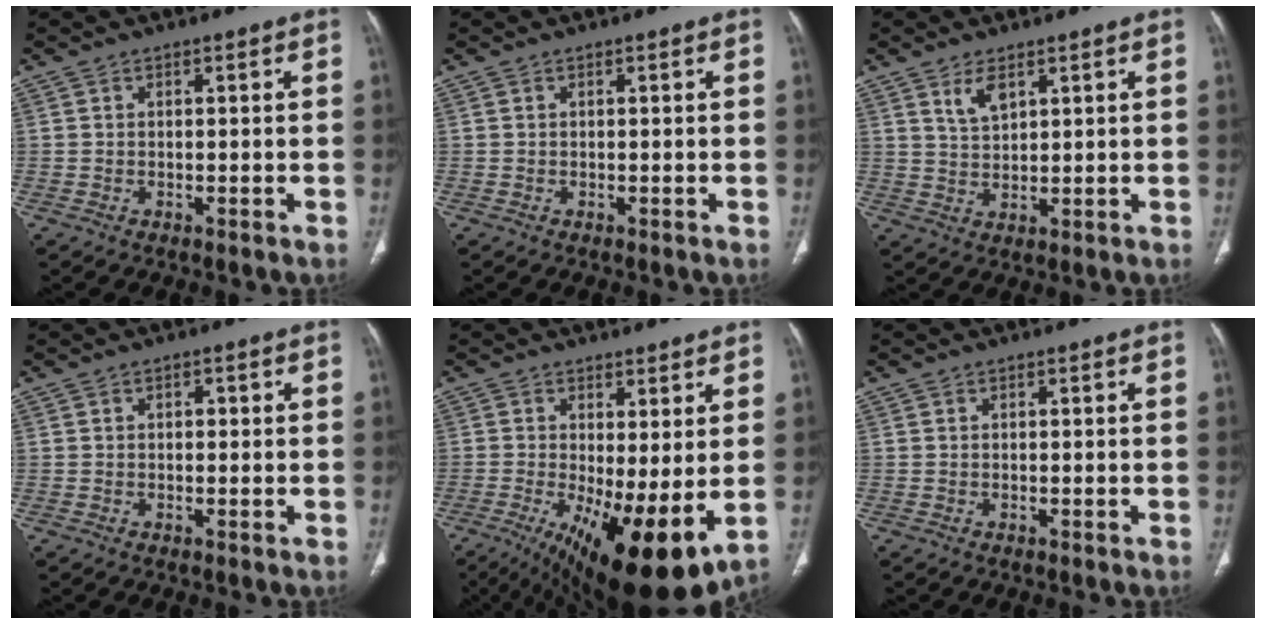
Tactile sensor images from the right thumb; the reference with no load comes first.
{"total": 0.0}
{"total": 4.4, "force": [2.6, 2.0, 2.9], "torque": [-0.050, -0.016, 0.055]}
{"total": 1.3, "force": [0.4, 0.8, 0.9], "torque": [-0.013, 0.003, 0.006]}
{"total": 15.0, "force": [-2.5, 4.9, 14.0], "torque": [-0.228, -0.026, -0.019]}
{"total": 0.0}